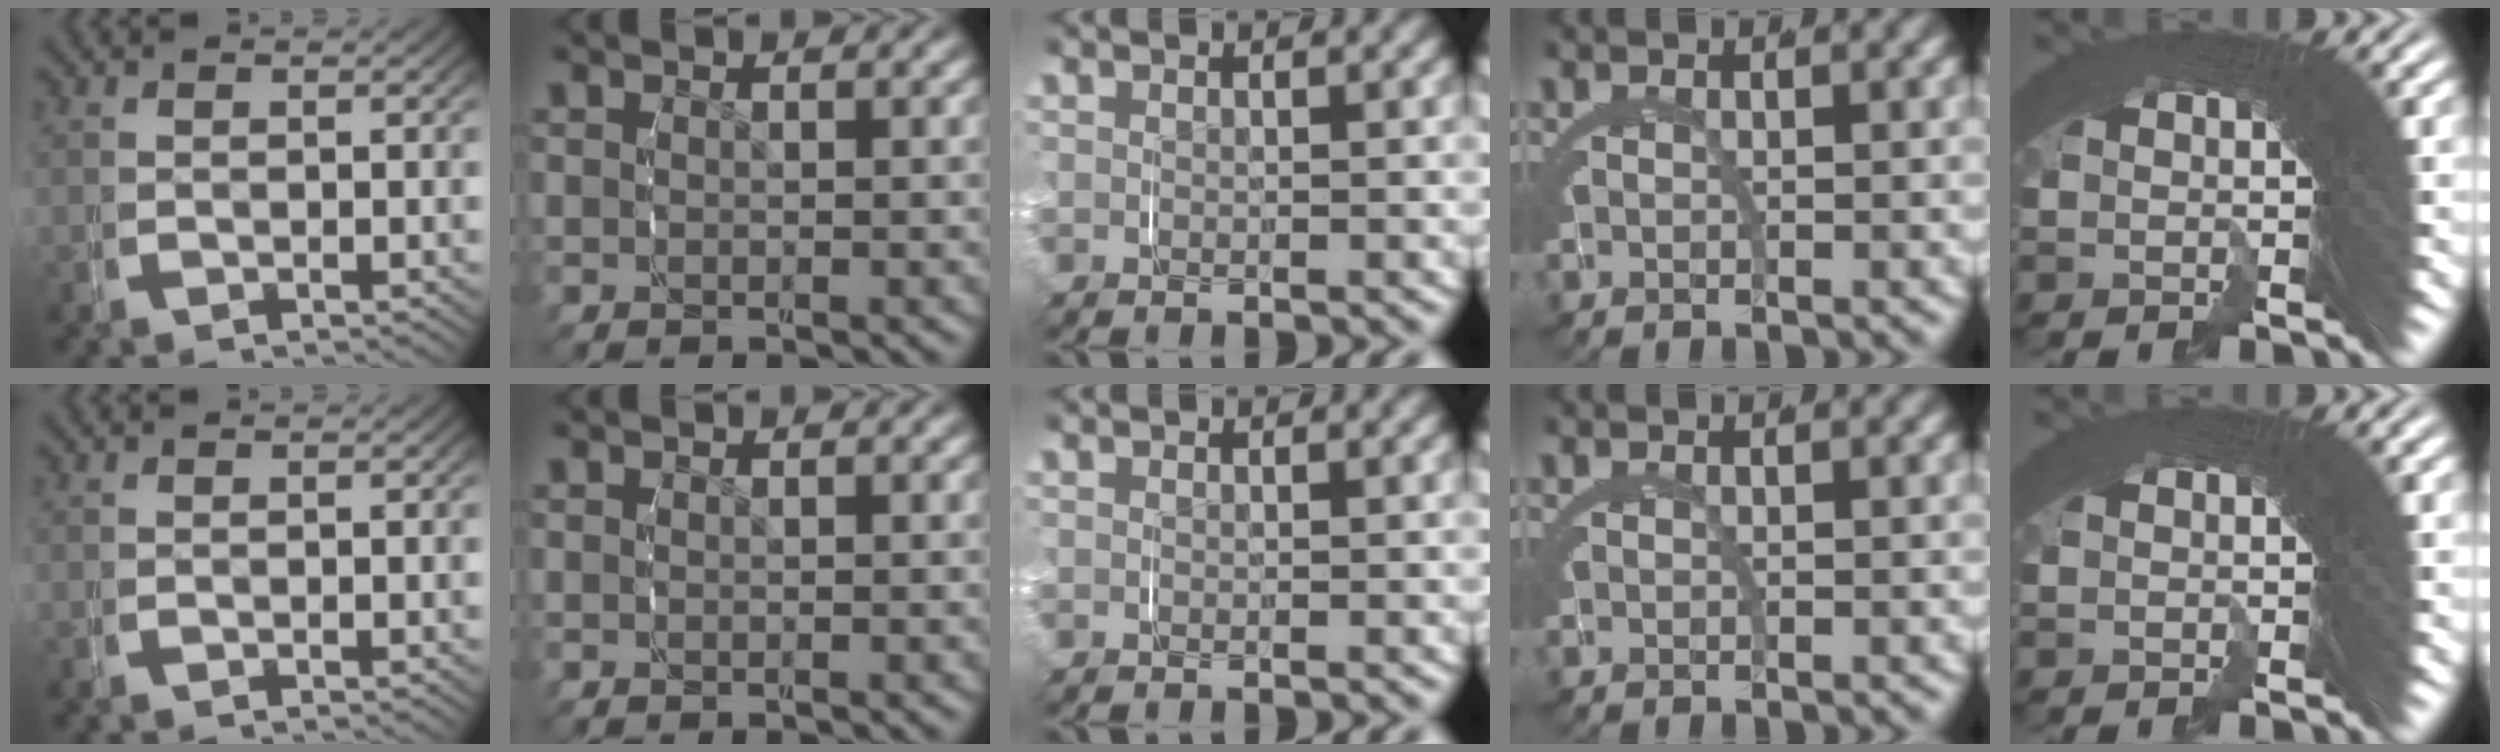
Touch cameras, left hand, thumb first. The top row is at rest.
{}